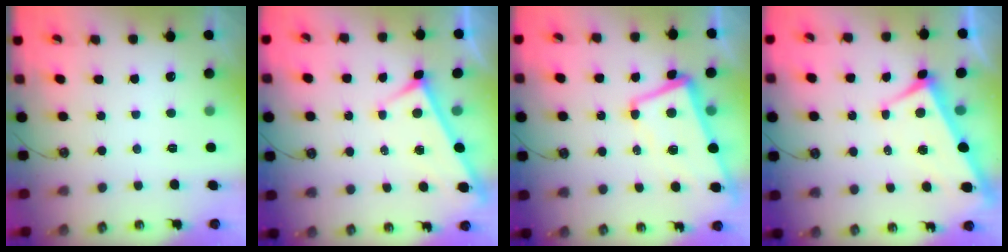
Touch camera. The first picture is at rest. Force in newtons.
{"total": 3.9, "press": 3.9, "slide": 0.3}
{"total": 2.8, "press": 2.3, "slide": 1.6}
{"total": 2.2, "press": 1.9, "slide": 1.0}